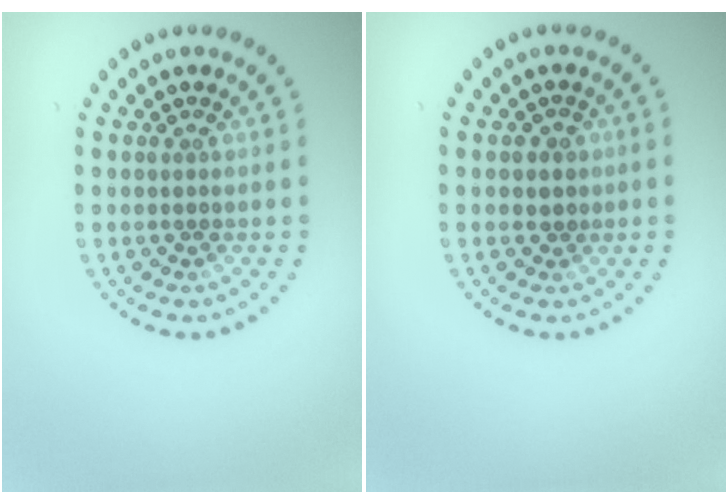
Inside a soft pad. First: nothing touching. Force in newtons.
{"total": 1.0, "press": 0.8, "slide": 0.5}